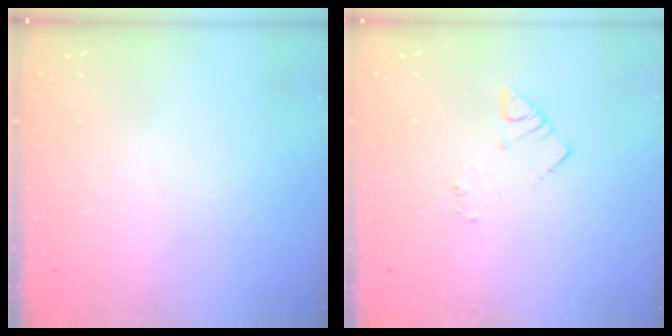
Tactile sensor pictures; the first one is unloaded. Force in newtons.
{"total": 2.9, "press": 2.9, "slide": 0.3}